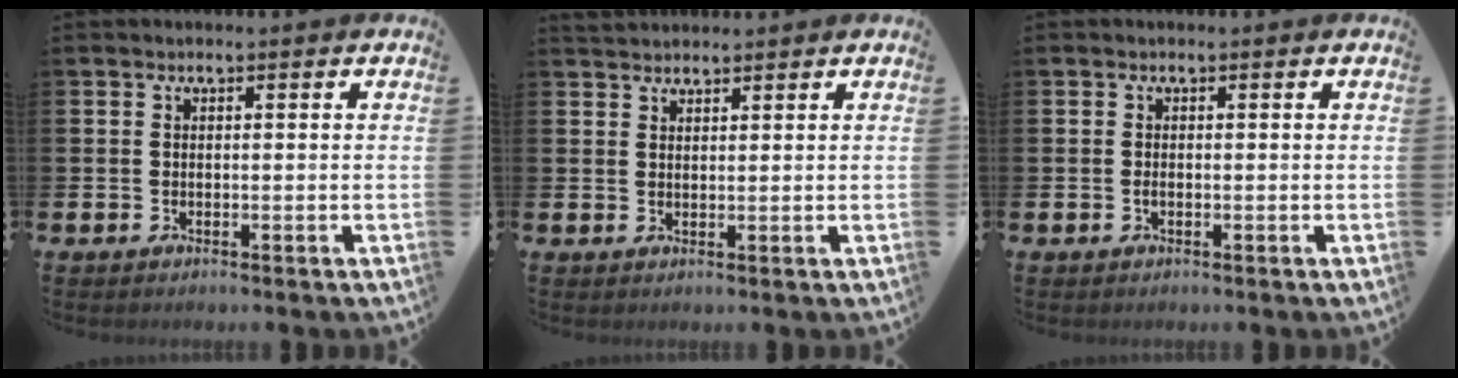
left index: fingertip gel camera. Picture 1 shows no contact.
{"total": 2.2, "force": [2.1, 0.6, 0.1], "torque": [0.004, -0.006, 0.038]}
{"total": 0.5, "force": [-0.1, 0.3, 0.4], "torque": [-0.014, 0.003, -0.002]}